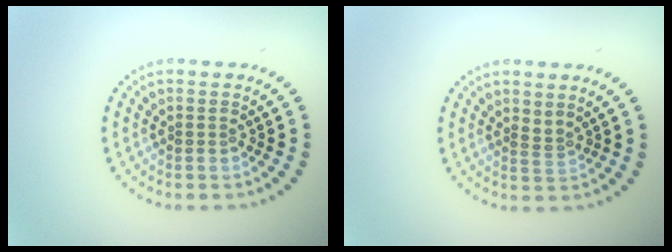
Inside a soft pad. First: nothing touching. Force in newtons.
{"total": 0.6, "press": 0.1, "slide": 0.6}